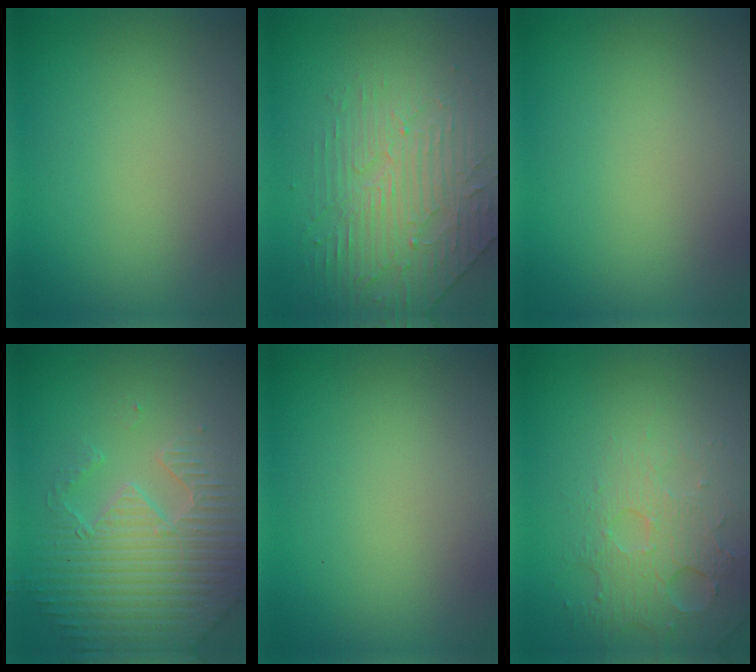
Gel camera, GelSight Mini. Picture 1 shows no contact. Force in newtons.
{"total": 4.1, "press": 3.5, "slide": 2.1}
{"total": 0.0}
{"total": 5.0, "press": 4.8, "slide": 1.4}
{"total": 0.0}
{"total": 5.0, "press": 3.3, "slide": 3.7}